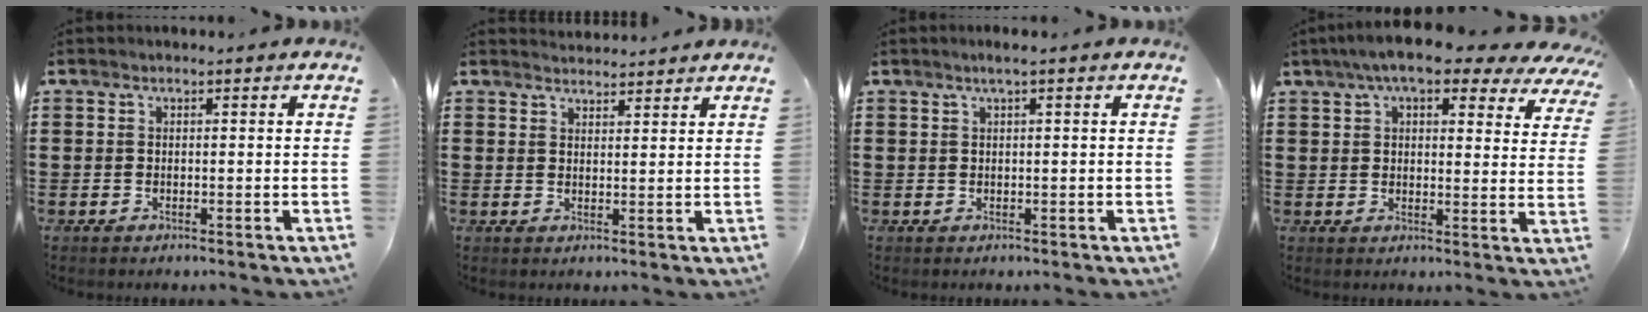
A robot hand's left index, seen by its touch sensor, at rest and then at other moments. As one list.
[{"total": 2.3, "force": [2.3, 0.0, -0.2], "torque": [-0.003, -0.005, 0.045]}, {"total": 1.3, "force": [0.6, 0.0, 1.2], "torque": [-0.022, 0.000, 0.011]}, {"total": 8.0, "force": [6.2, 1.8, 4.6], "torque": [-0.092, -0.016, 0.108]}]